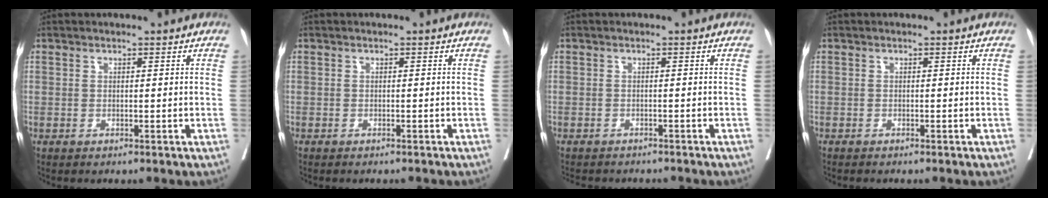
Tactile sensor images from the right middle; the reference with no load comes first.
{"total": 2.6, "force": [-2.4, 0.4, 0.8], "torque": [-0.012, -0.003, -0.031]}
{"total": 6.5, "force": [-5.8, 2.2, 1.8], "torque": [-0.022, -0.003, -0.076]}
{"total": 2.1, "force": [-1.9, 0.3, 0.9], "torque": [-0.015, -0.002, -0.022]}